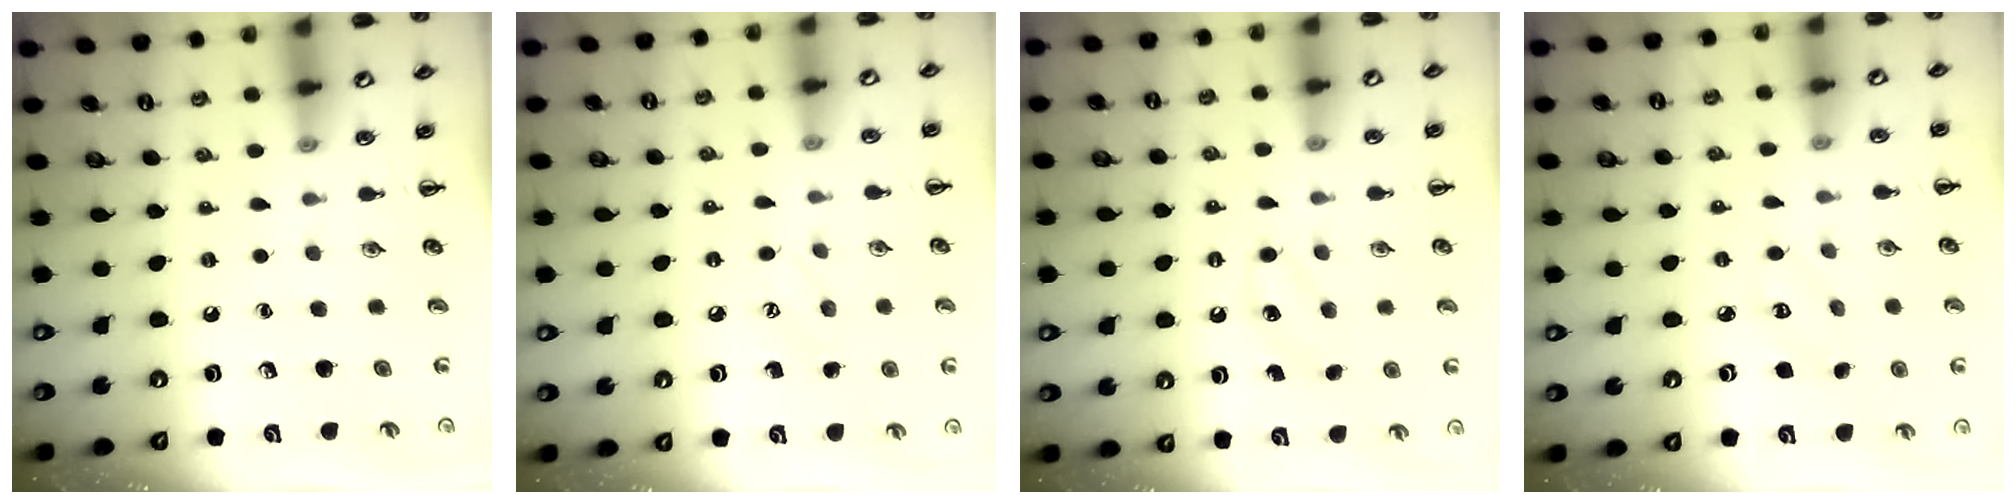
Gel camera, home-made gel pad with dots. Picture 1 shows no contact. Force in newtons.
{"total": 7.4, "press": 7.1, "slide": 1.9}
{"total": 6.5, "press": 6.2, "slide": 1.9}
{"total": 3.0, "press": 2.9, "slide": 0.7}